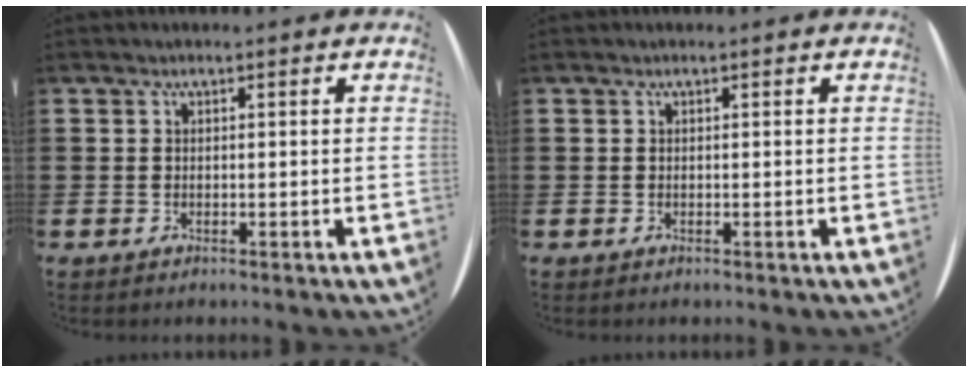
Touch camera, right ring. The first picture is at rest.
{"total": 0.0}